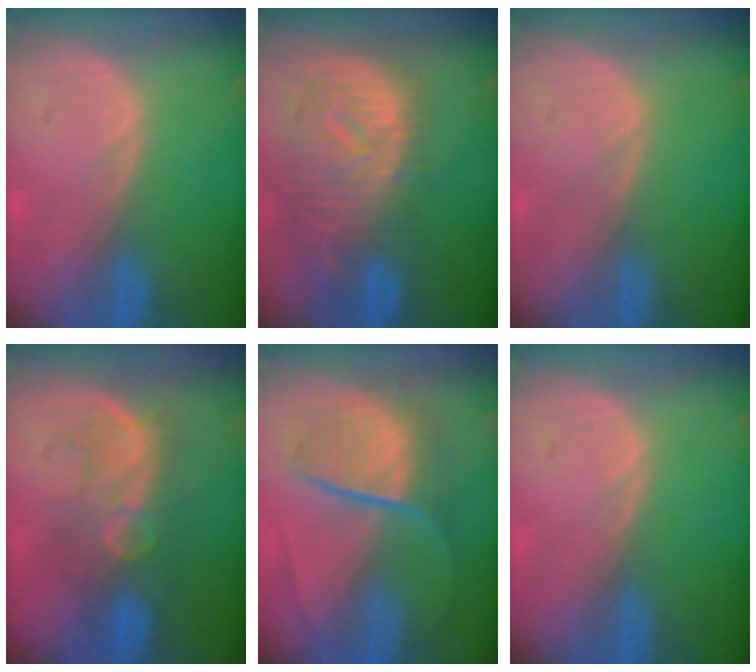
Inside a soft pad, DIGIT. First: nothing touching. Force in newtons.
{"total": 11.9, "press": 10.2, "slide": 6.1}
{"total": 0.0}
{"total": 8.2, "press": 8.0, "slide": 1.9}
{"total": 9.2, "press": 7.6, "slide": 5.1}
{"total": 0.0}